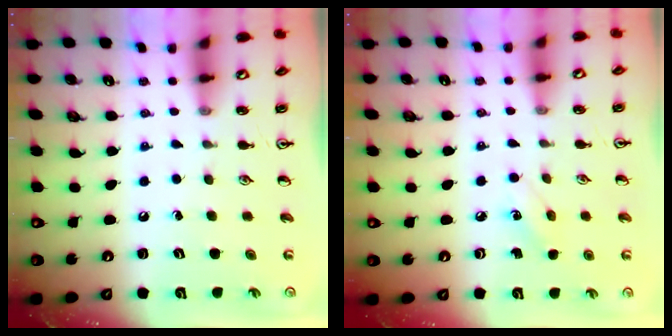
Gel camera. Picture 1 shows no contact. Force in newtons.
{"total": 3.7, "press": 3.5, "slide": 1.2}